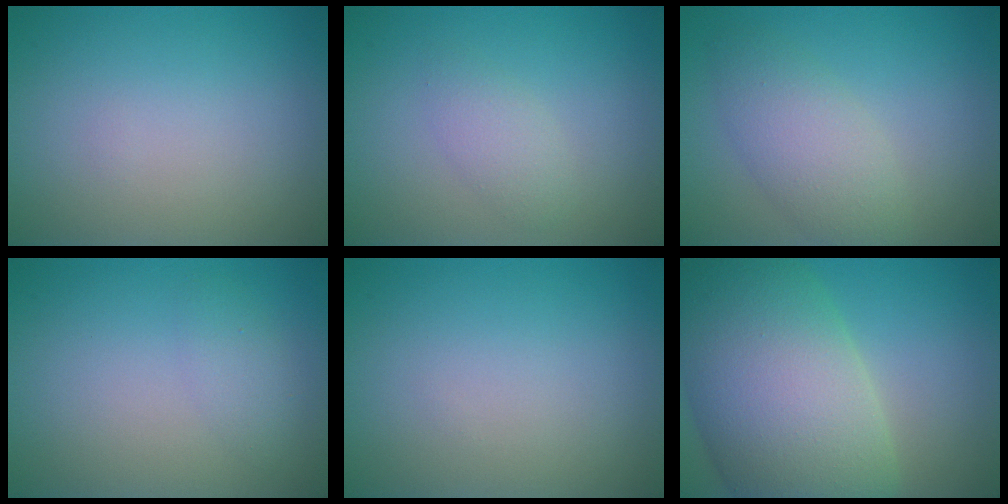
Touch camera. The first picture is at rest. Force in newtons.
{"total": 1.8, "press": 1.8, "slide": 0.1}
{"total": 3.9, "press": 3.9, "slide": 0.0}
{"total": 1.5, "press": 1.5, "slide": 0.1}
{"total": 0.0}
{"total": 14.4, "press": 14.4, "slide": 0.5}